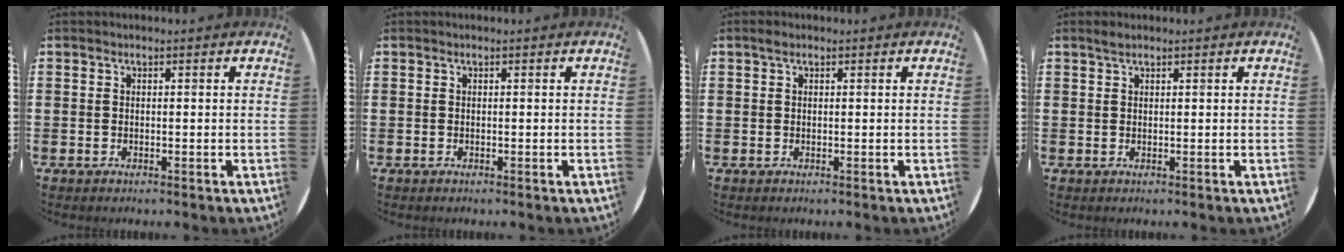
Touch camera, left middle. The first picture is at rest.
{"total": 0.0}
{"total": 0.8, "force": [0.5, 0.5, 0.4], "torque": [-0.002, 0.000, 0.008]}
{"total": 1.0, "force": [0.8, 0.3, 0.4], "torque": [-0.008, 0.003, 0.015]}